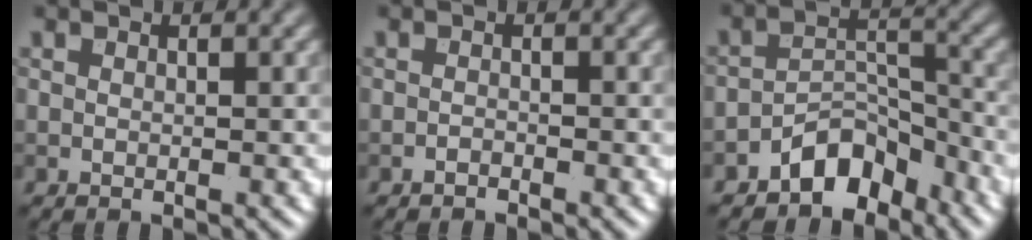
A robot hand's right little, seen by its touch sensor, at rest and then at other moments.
{"total": 0.5, "force": [-0.5, 0.2, 0.1], "torque": [-0.001, 0.001, -0.011]}
{"total": 4.7, "force": [-3.6, 2.3, 1.9], "torque": [-0.015, 0.011, -0.069]}